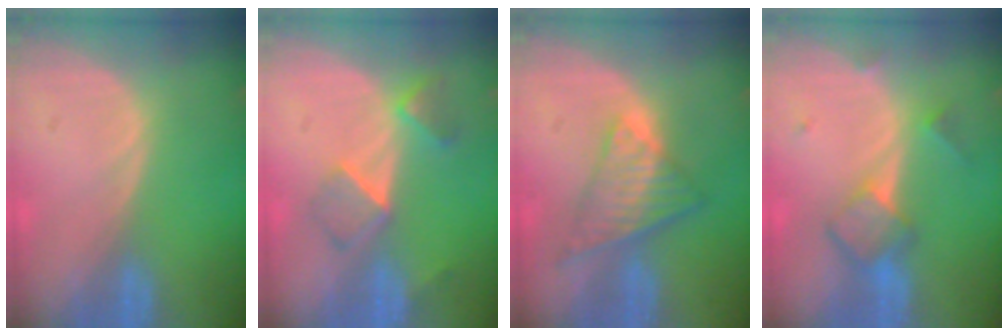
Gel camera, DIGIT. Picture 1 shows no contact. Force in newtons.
{"total": 5.6, "press": 4.9, "slide": 2.7}
{"total": 7.6, "press": 6.4, "slide": 4.2}
{"total": 5.9, "press": 5.1, "slide": 3.0}